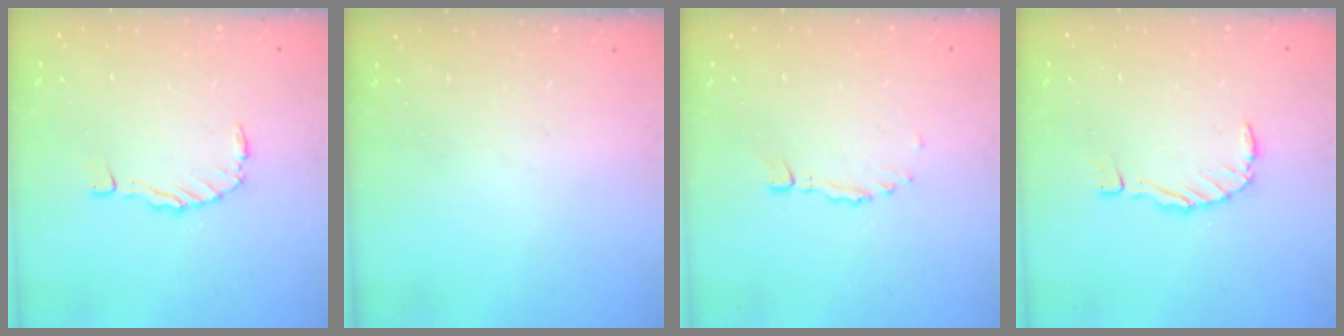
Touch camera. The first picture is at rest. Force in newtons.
{"total": 0.0}
{"total": 0.0}
{"total": 0.0}